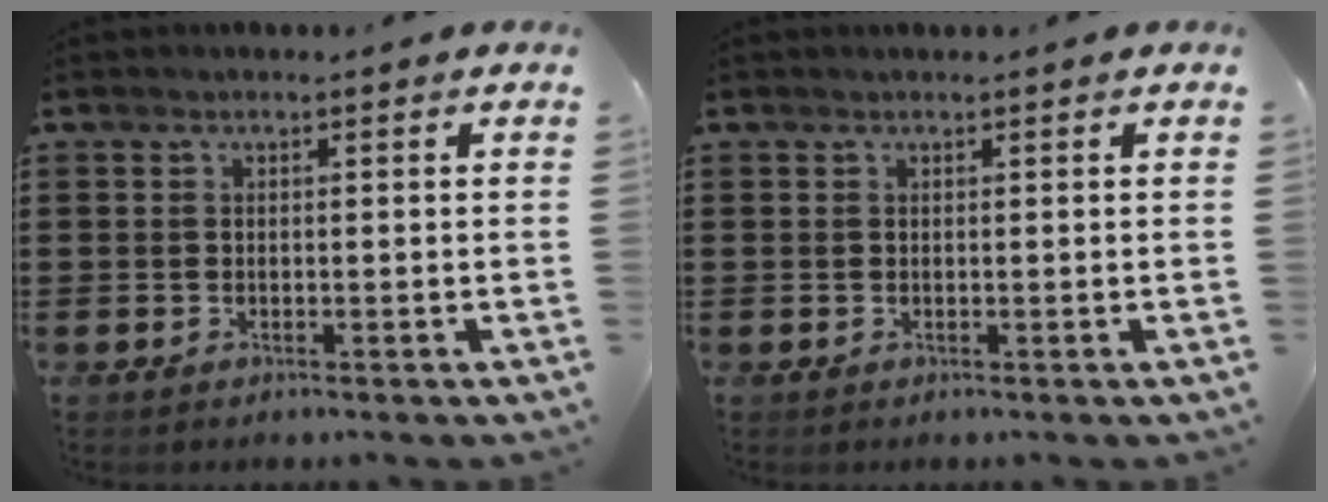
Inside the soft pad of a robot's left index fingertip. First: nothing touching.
{"total": 0.0}